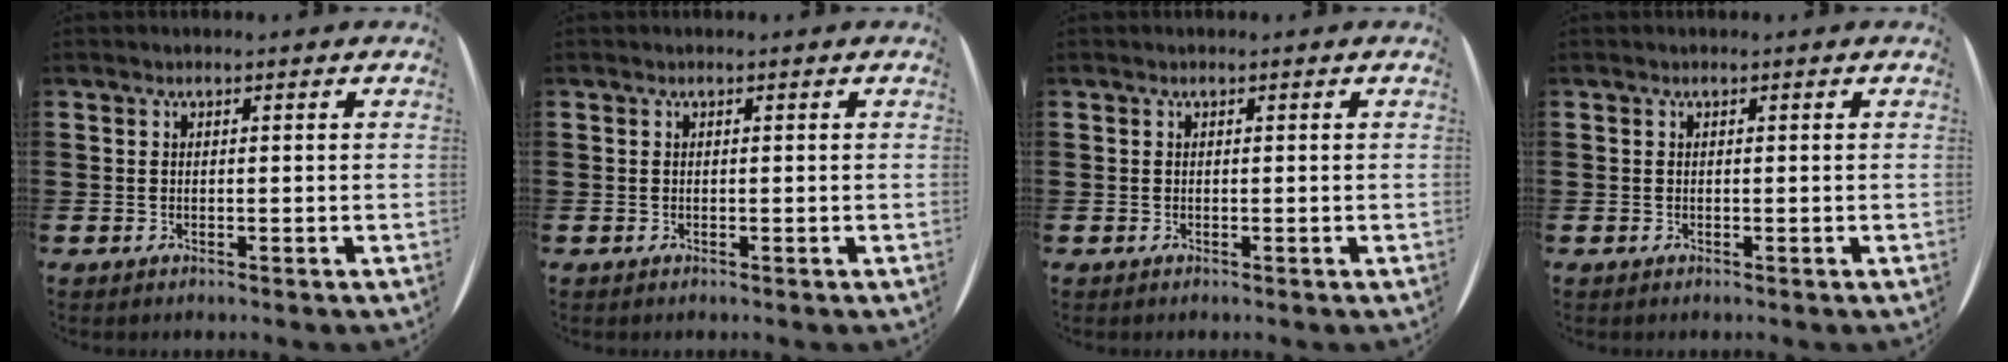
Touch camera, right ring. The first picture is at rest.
{"total": 0.0}
{"total": 0.0}
{"total": 0.0}